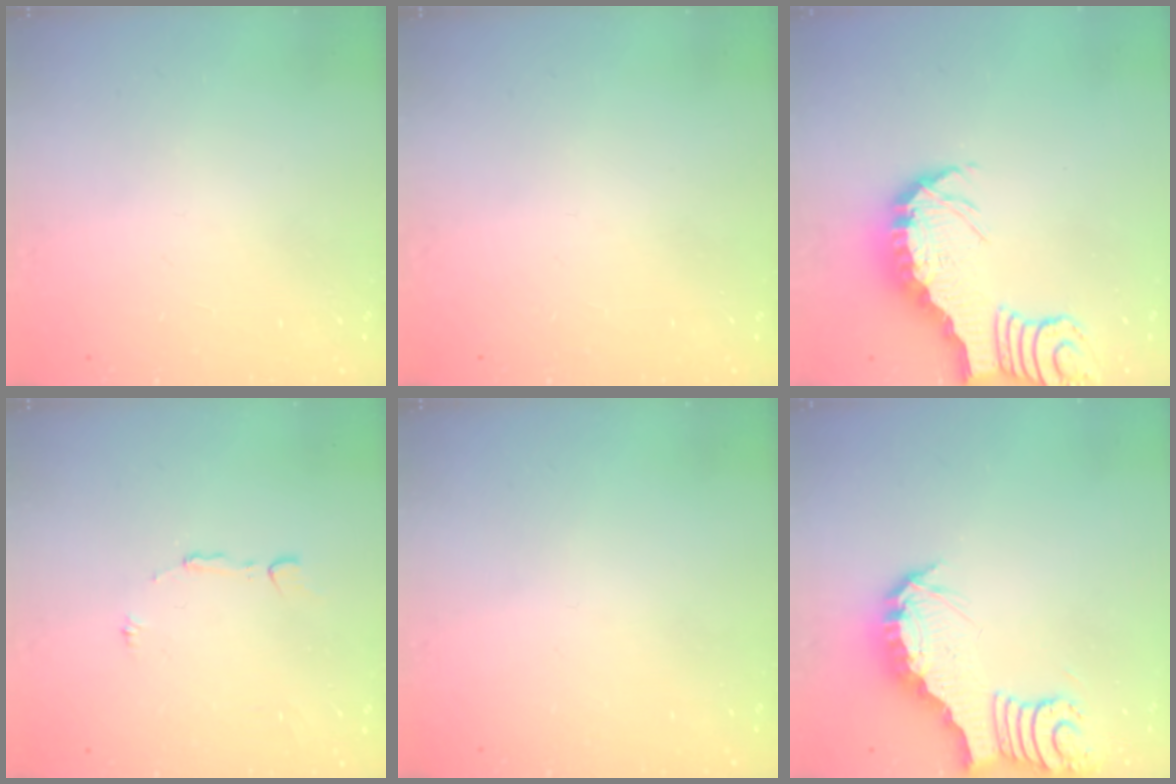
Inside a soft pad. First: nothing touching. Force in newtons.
{"total": 0.0}
{"total": 3.1, "press": 3.1, "slide": 0.6}
{"total": 5.0, "press": 4.9, "slide": 0.3}
{"total": 0.0}
{"total": 5.1, "press": 5.0, "slide": 0.8}